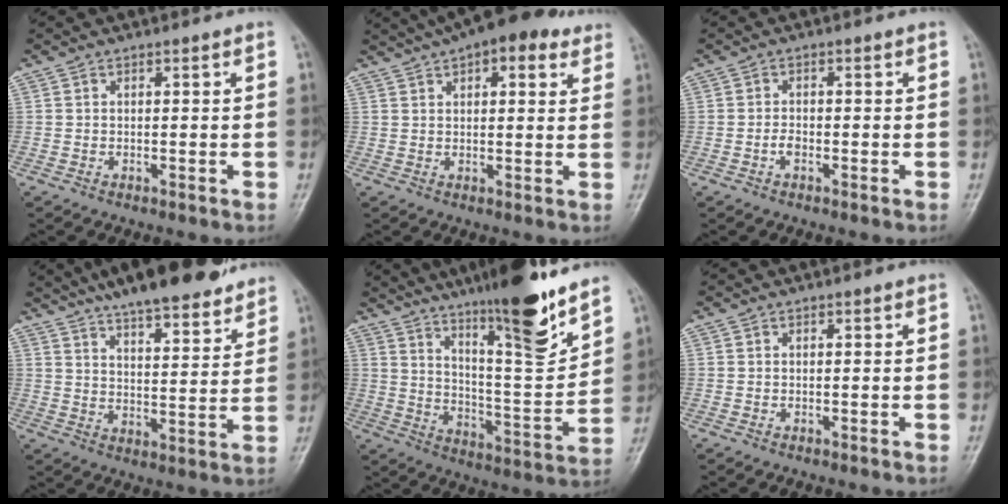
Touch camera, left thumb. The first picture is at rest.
{"total": 14.3, "force": [9.4, 5.6, 9.2], "torque": [-0.111, 0.010, 0.132]}
{"total": 1.6, "force": [-0.7, 0.9, 1.1], "torque": [-0.020, 0.005, -0.016]}
{"total": 19.2, "force": [15.3, 4.7, 10.6], "torque": [-0.134, -0.050, 0.229]}
{"total": 19.2, "force": [13.6, 2.9, 13.2], "torque": [-0.176, -0.087, 0.223]}
{"total": 0.0}